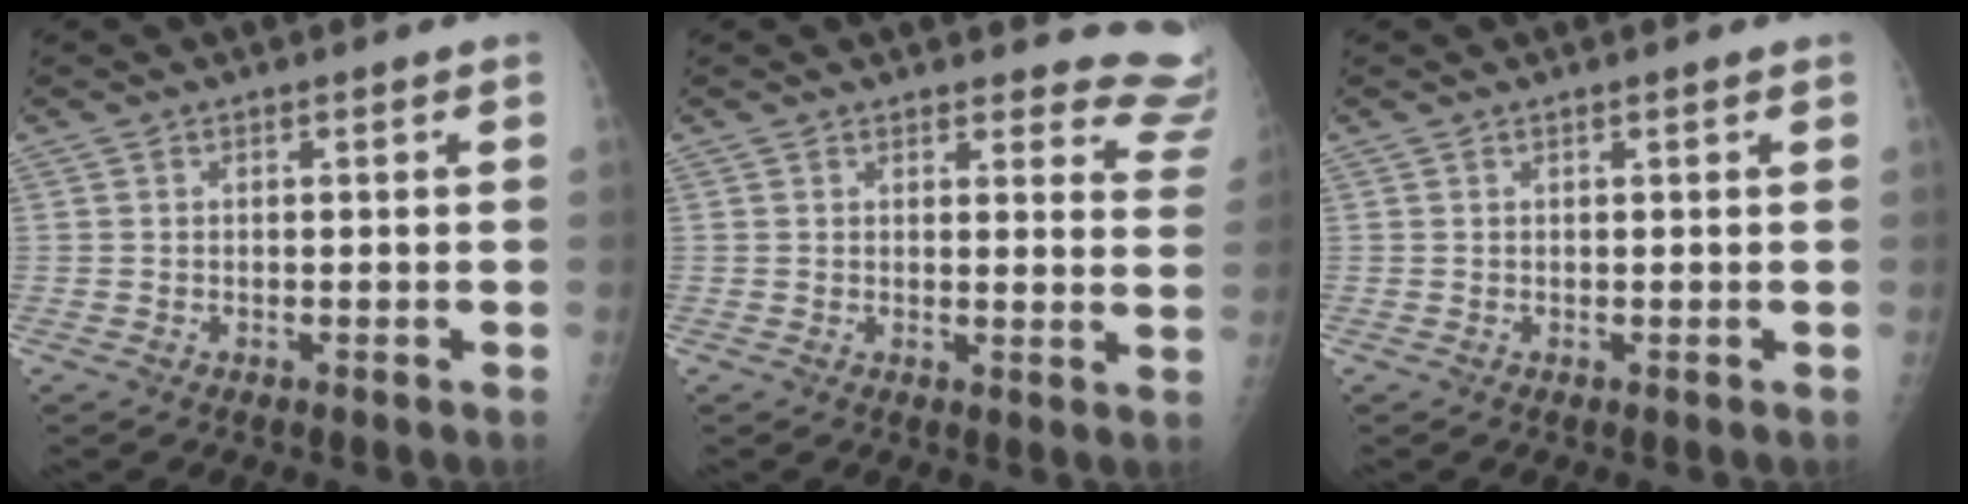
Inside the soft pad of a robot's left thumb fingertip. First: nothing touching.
{"total": 10.3, "force": [10.0, 2.5, 0.3], "torque": [0.052, -0.086, 0.072]}
{"total": 0.7, "force": [0.5, 0.0, 0.4], "torque": [-0.006, 0.001, 0.007]}